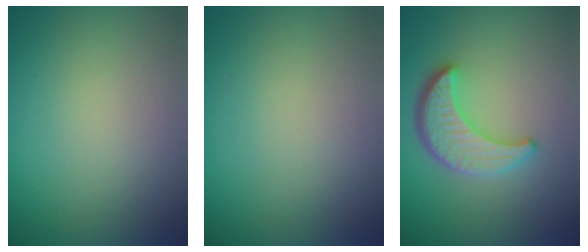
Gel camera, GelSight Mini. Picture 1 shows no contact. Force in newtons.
{"total": 0.0}
{"total": 4.5, "press": 3.7, "slide": 2.6}